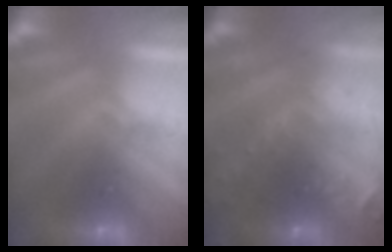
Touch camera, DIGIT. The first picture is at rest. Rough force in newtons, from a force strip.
{"total": 8.7}